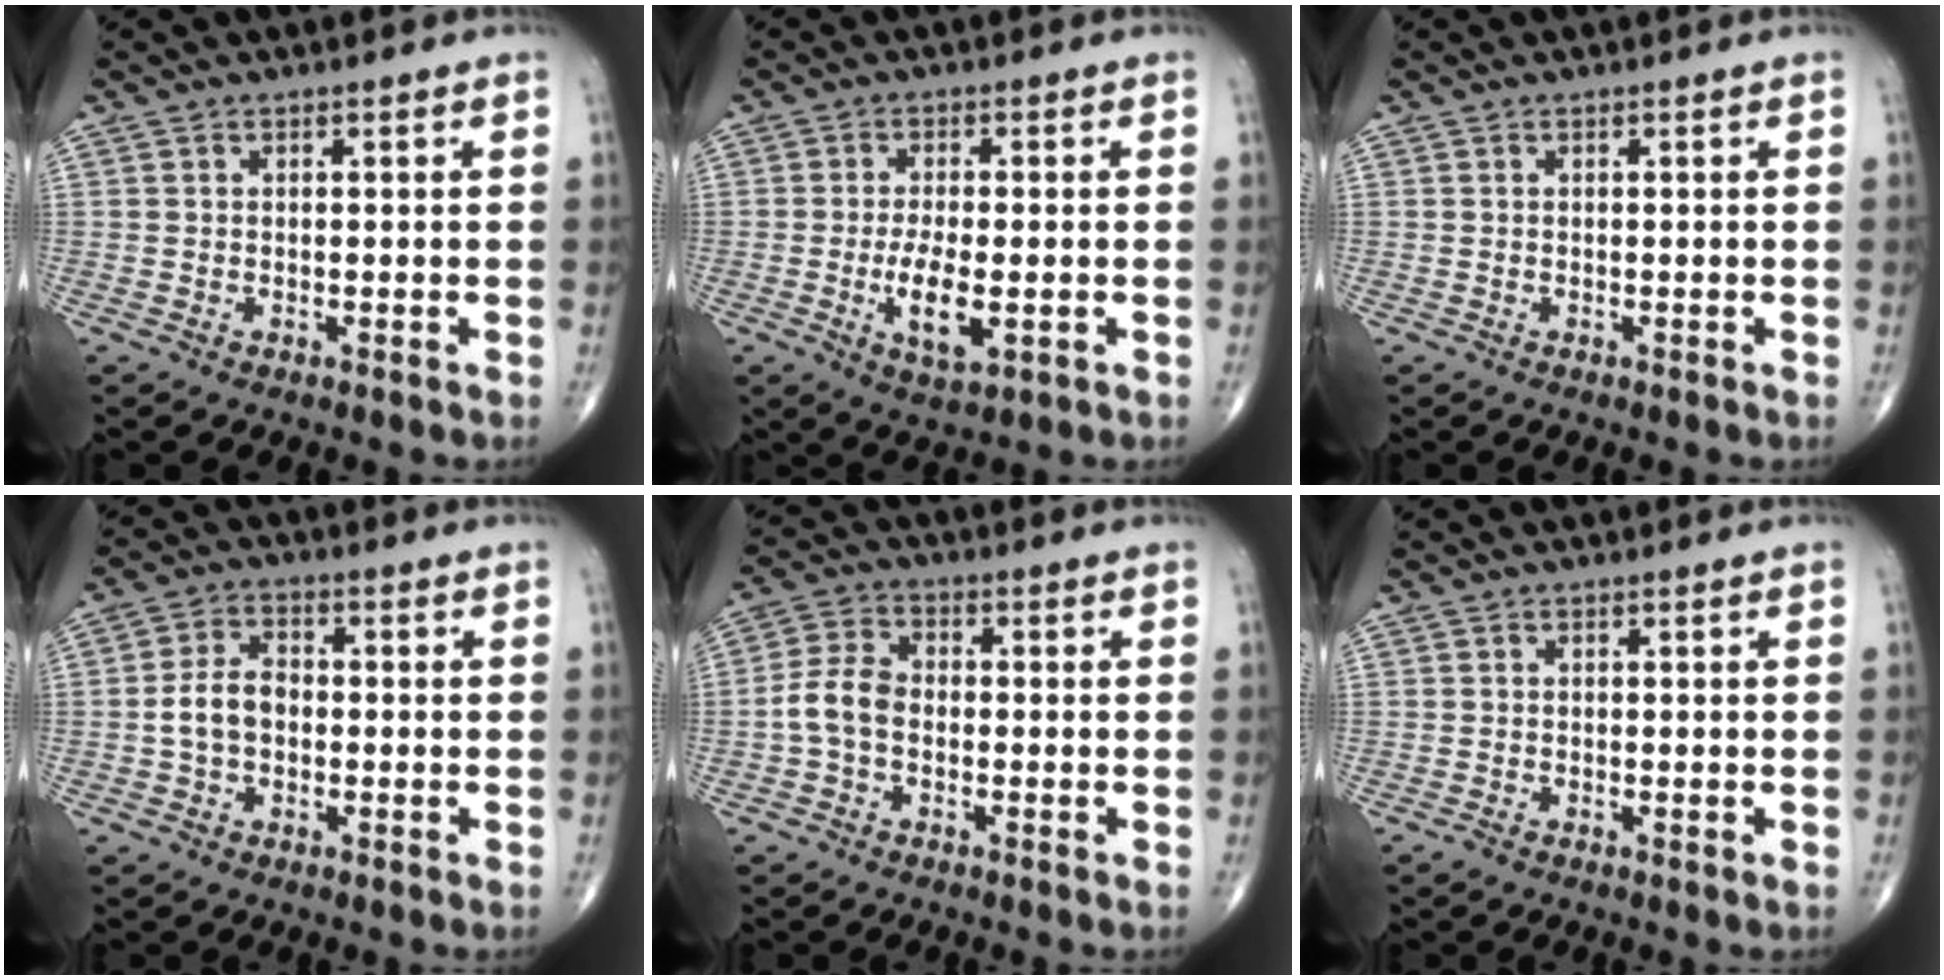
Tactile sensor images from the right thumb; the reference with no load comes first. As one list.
[{"total": 7.1, "force": [-1.6, 2.8, 6.3], "torque": [-0.116, -0.009, -0.024]}, {"total": 0.0}, {"total": 5.9, "force": [-0.8, 3.9, 4.3], "torque": [-0.078, 0.021, -0.022]}, {"total": 6.1, "force": [-1.3, 4.1, 4.4], "torque": [-0.086, 0.021, -0.036]}, {"total": 1.0, "force": [-0.5, 0.4, 0.7], "torque": [-0.014, -0.002, -0.010]}]